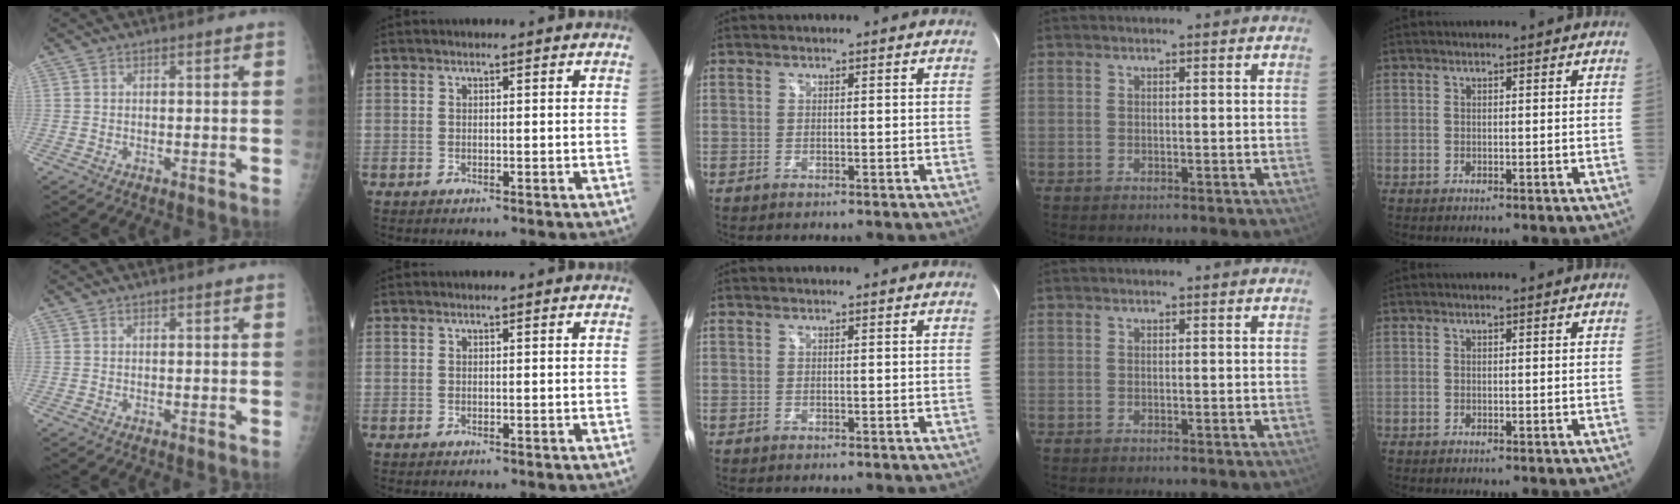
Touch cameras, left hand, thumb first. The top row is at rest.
{}